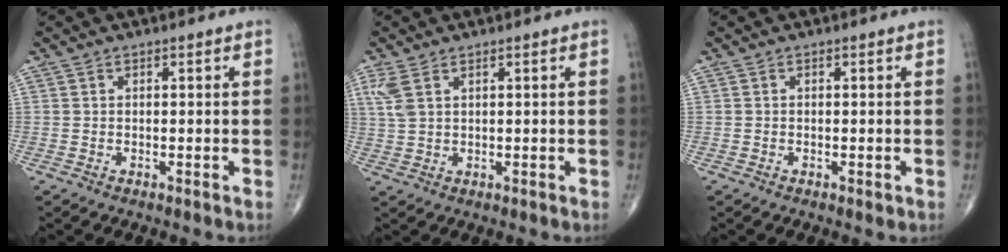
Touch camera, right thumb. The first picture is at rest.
{"total": 3.8, "force": [1.9, 1.8, 2.7], "torque": [-0.072, 0.005, 0.049]}
{"total": 0.7, "force": [-0.3, 0.3, 0.5], "torque": [-0.008, -0.002, -0.004]}